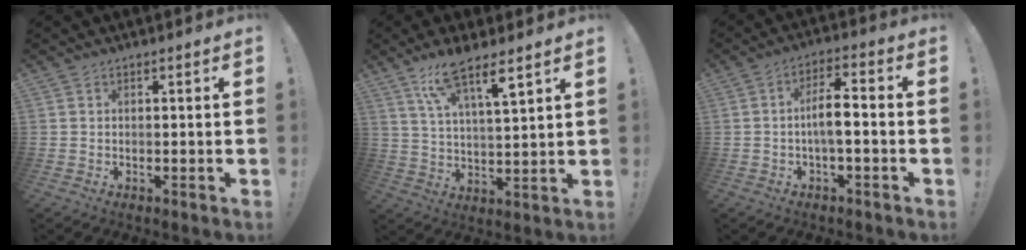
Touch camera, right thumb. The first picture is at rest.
{"total": 10.6, "force": [7.7, 1.2, 7.2], "torque": [-0.128, -0.037, 0.128]}
{"total": 7.7, "force": [-1.2, 2.4, 7.2], "torque": [-0.132, 0.010, -0.023]}